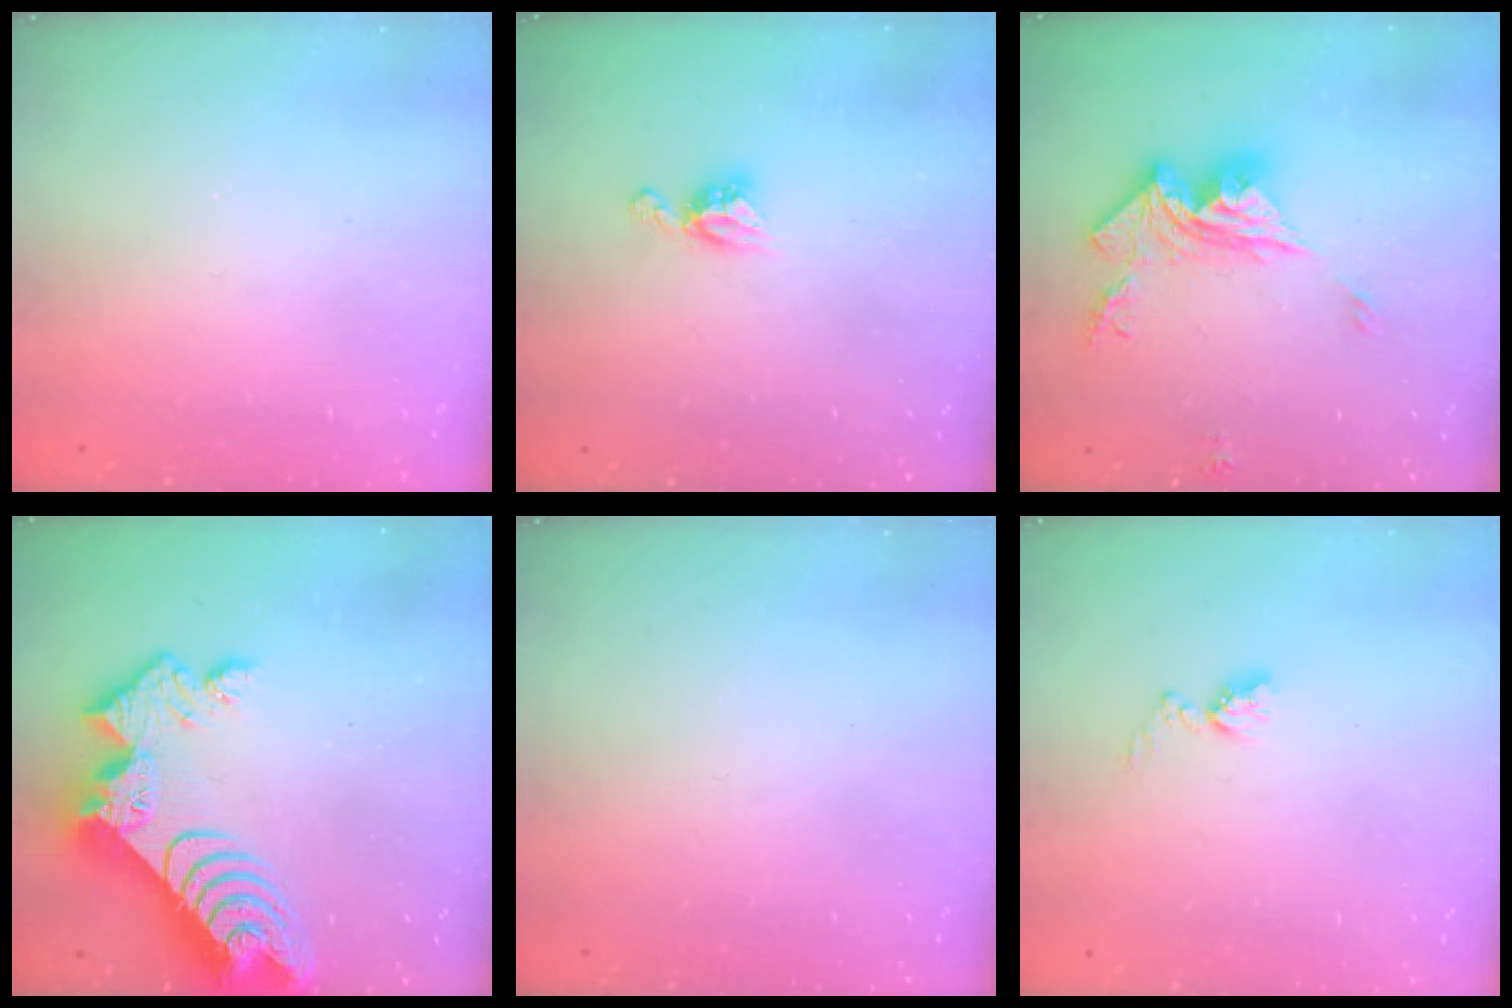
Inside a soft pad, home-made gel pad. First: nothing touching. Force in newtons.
{"total": 5.9, "press": 5.9, "slide": 0.3}
{"total": 14.4, "press": 14.3, "slide": 1.7}
{"total": 13.9, "press": 13.8, "slide": 1.3}
{"total": 0.0}
{"total": 5.6, "press": 5.5, "slide": 0.5}